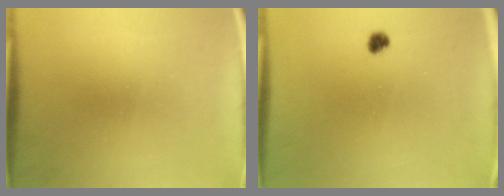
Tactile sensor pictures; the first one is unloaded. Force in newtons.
{"total": 1.7}